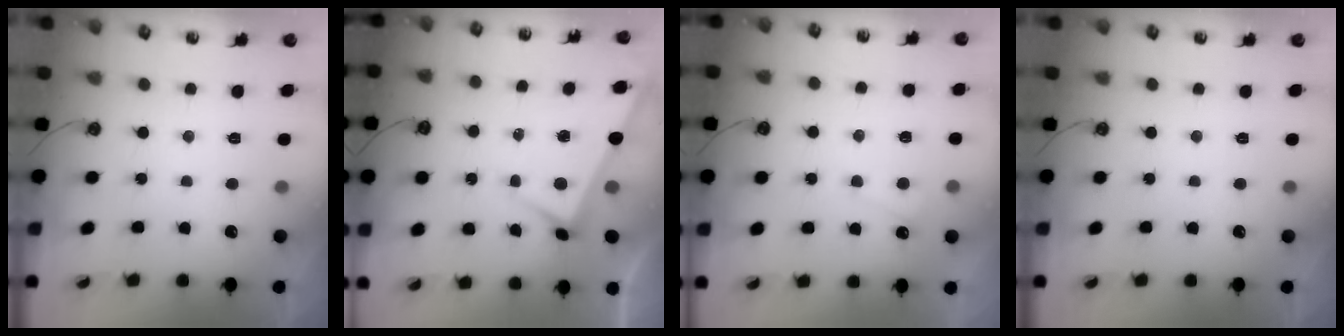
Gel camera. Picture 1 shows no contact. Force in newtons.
{"total": 3.2, "press": 3.2, "slide": 0.0}
{"total": 2.2, "press": 2.2, "slide": 0.5}
{"total": 0.0}